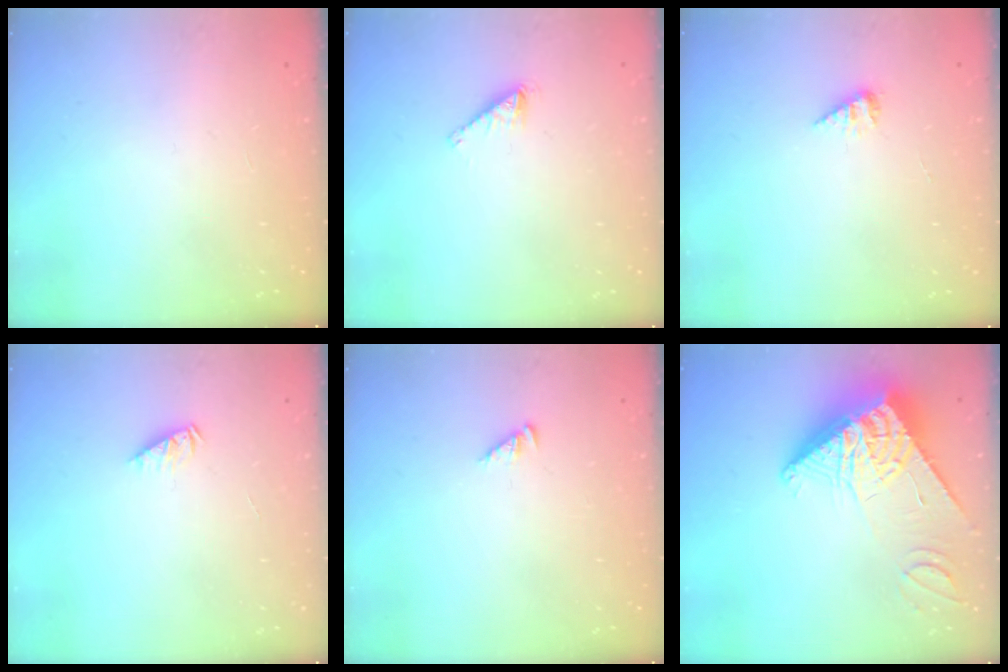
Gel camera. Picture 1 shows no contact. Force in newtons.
{"total": 1.8, "press": 1.8, "slide": 0.1}
{"total": 3.6, "press": 3.6, "slide": 0.4}
{"total": 2.1, "press": 2.1, "slide": 0.3}
{"total": 2.0, "press": 2.0, "slide": 0.2}
{"total": 14.9, "press": 14.8, "slide": 1.4}